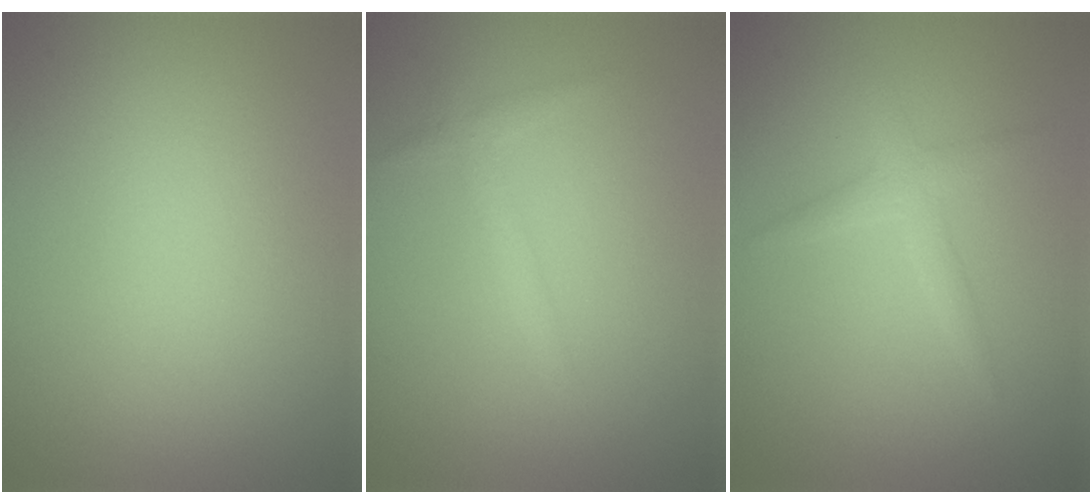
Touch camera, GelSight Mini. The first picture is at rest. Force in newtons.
{"total": 1.3, "press": 1.3, "slide": 0.1}
{"total": 1.8, "press": 1.8, "slide": 0.1}